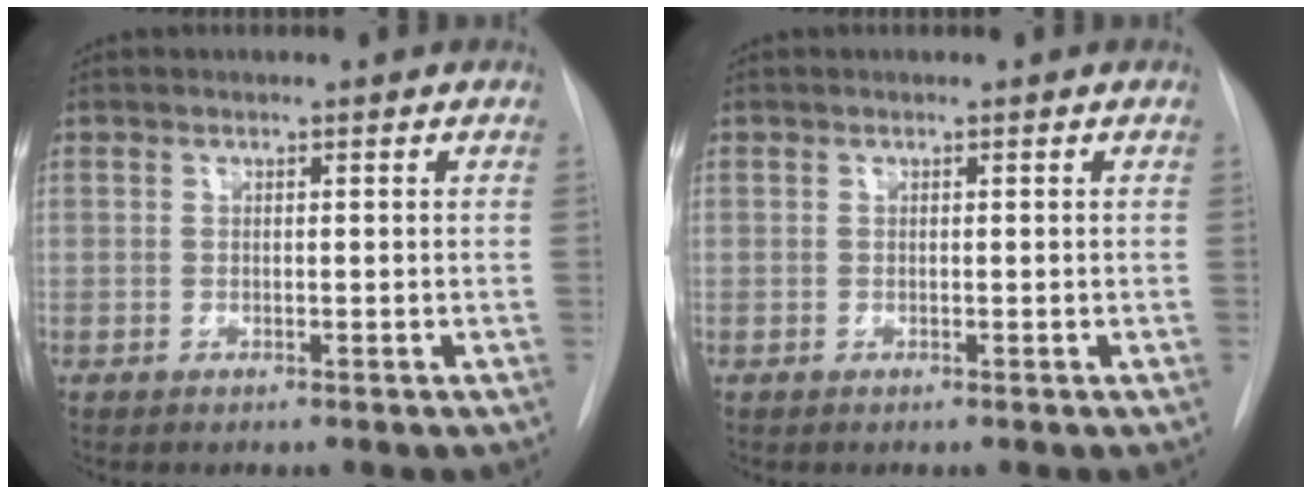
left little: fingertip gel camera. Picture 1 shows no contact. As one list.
[{"total": 0.0}]